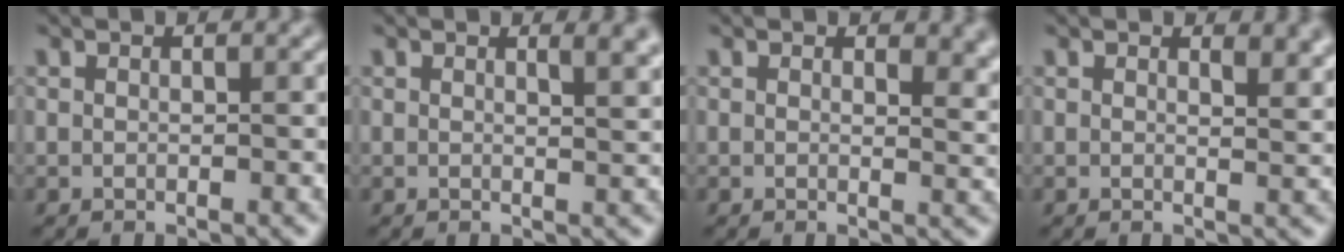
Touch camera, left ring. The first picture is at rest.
{"total": 2.9, "force": [1.5, 1.2, 2.2], "torque": [-0.008, 0.004, 0.015]}
{"total": 3.0, "force": [1.4, 1.5, 2.2], "torque": [-0.023, -0.006, 0.019]}
{"total": 2.6, "force": [1.6, 1.0, 1.8], "torque": [-0.021, -0.002, 0.025]}